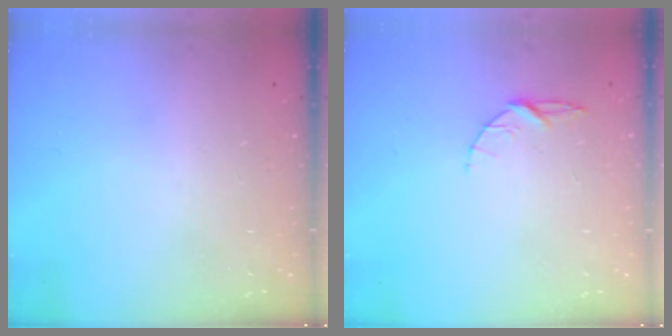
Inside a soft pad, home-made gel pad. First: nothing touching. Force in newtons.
{"total": 5.1, "press": 5.1, "slide": 0.4}